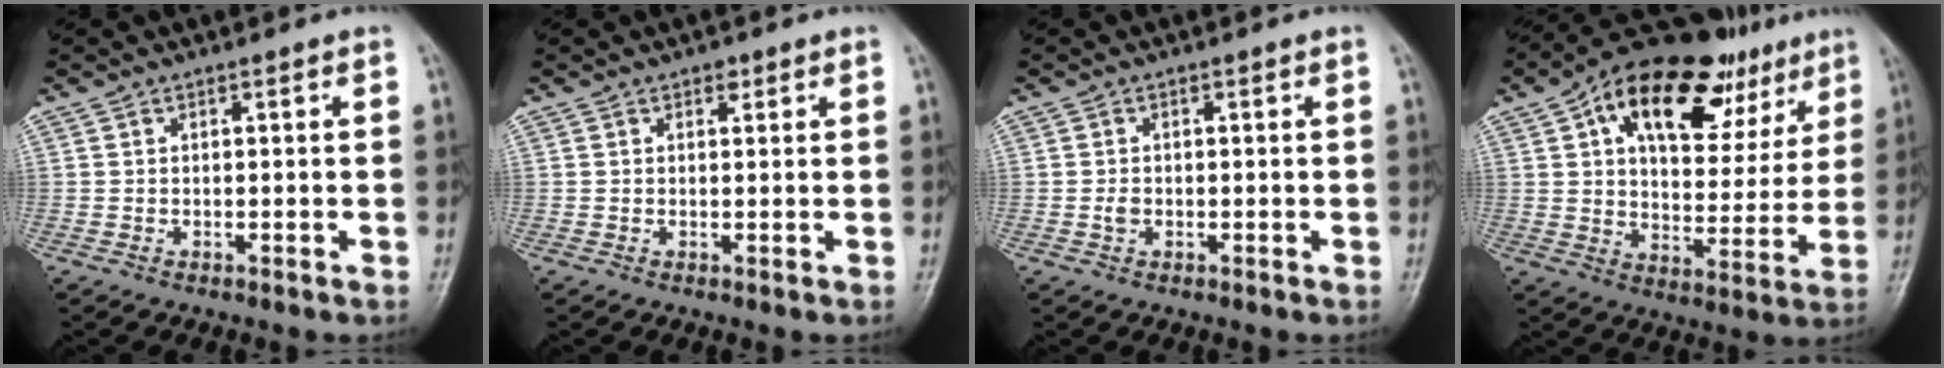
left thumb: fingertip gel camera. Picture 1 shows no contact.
{"total": 1.3, "force": [0.8, 0.8, 0.6], "torque": [0.000, -0.003, 0.008]}
{"total": 1.4, "force": [-0.3, 1.1, 0.9], "torque": [-0.013, 0.001, -0.006]}
{"total": 24.8, "force": [12.5, 13.5, 16.6], "torque": [-0.207, -0.001, 0.190]}